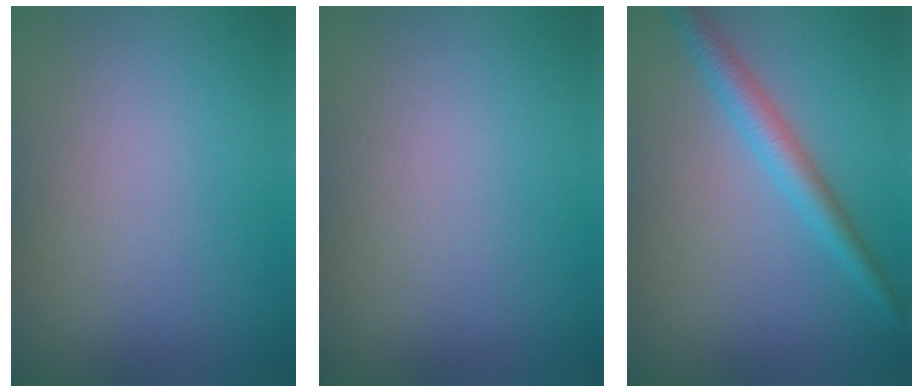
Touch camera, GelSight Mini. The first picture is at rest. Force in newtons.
{"total": 0.0}
{"total": 2.9, "press": 2.9, "slide": 0.1}